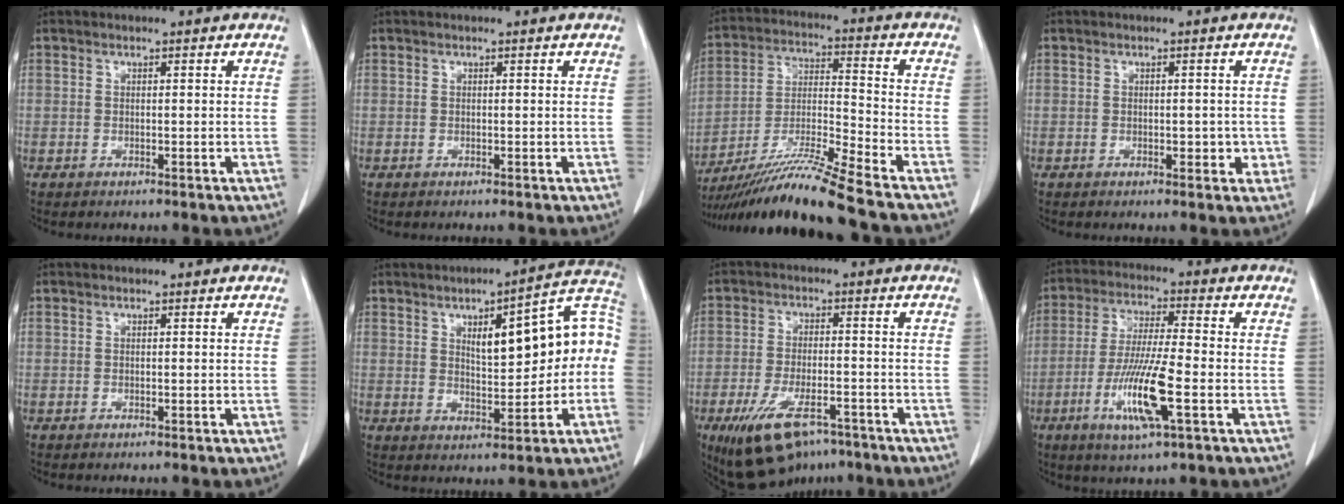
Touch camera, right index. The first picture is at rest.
{"total": 0.0}
{"total": 15.7, "force": [-13.1, -2.1, 8.4], "torque": [-0.160, -0.018, -0.236]}
{"total": 2.6, "force": [-0.5, 1.4, 2.1], "torque": [-0.022, 0.000, -0.002]}
{"total": 0.0}
{"total": 13.9, "force": [1.3, 4.3, 13.2], "torque": [-0.175, 0.044, 0.024]}
{"total": 11.9, "force": [-7.8, 4.6, 7.7], "torque": [-0.145, -0.009, -0.124]}
{"total": 11.6, "force": [-4.0, 0.6, 10.9], "torque": [-0.215, -0.018, -0.076]}